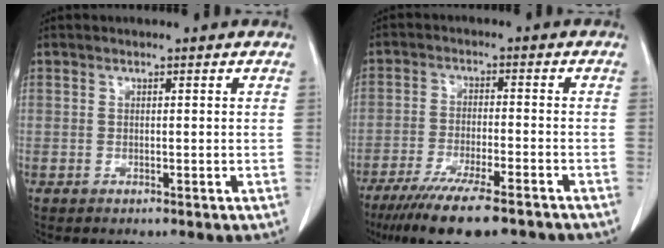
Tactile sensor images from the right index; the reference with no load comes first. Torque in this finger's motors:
{"motor_torque": [1.26, -0.88, 0.31, 0.11]}